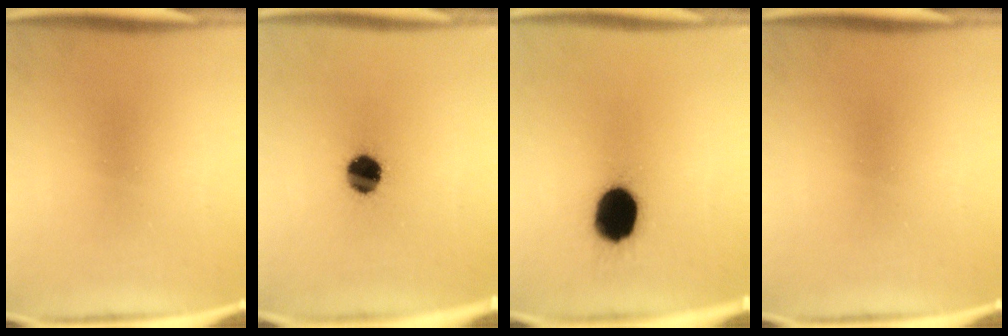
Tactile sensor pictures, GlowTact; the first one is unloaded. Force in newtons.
{"total": 9.7}
{"total": 14.7}
{"total": 0.0}